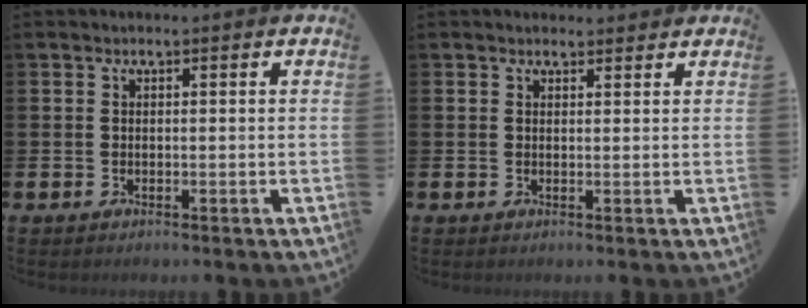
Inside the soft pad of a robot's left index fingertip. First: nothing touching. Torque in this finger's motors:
{"motor_torque": [0.88, -1.26, 0.13, 0.08]}